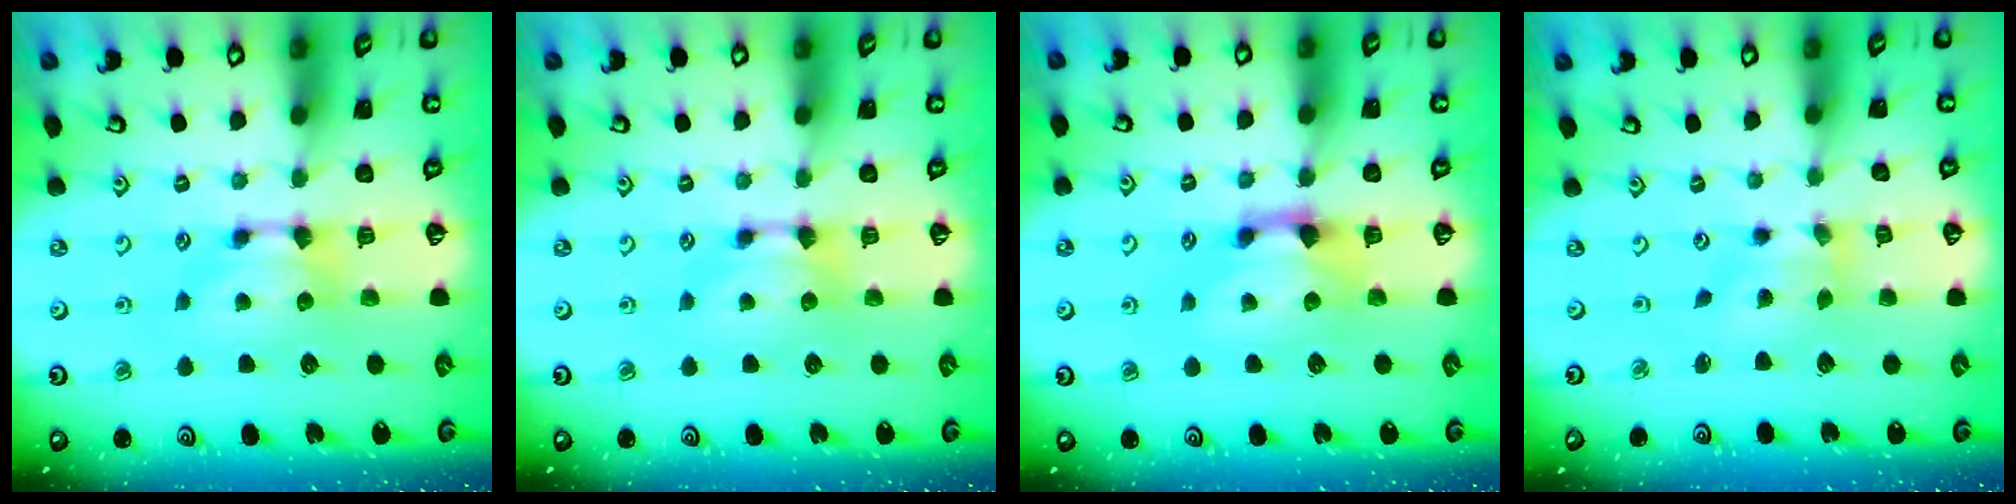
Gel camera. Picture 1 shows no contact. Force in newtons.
{"total": 0.0}
{"total": 2.3, "press": 1.8, "slide": 1.4}
{"total": 1.8, "press": 1.3, "slide": 1.3}